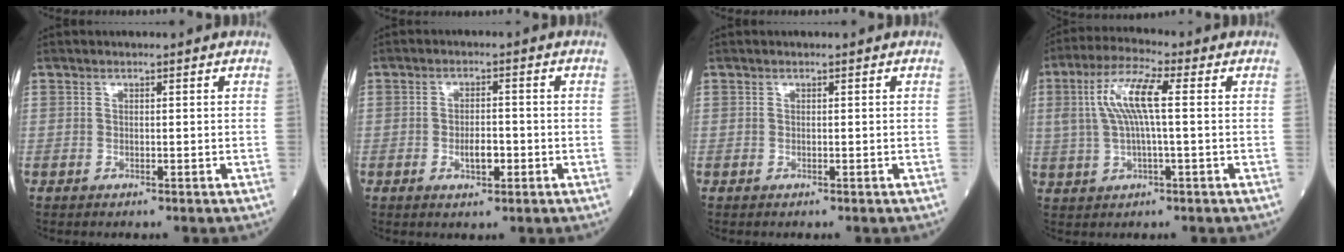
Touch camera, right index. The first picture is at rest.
{"total": 3.5, "force": [-1.2, 1.3, 3.0], "torque": [-0.050, 0.002, -0.019]}
{"total": 0.0}
{"total": 8.5, "force": [1.4, 1.3, 8.3], "torque": [-0.176, 0.020, 0.027]}